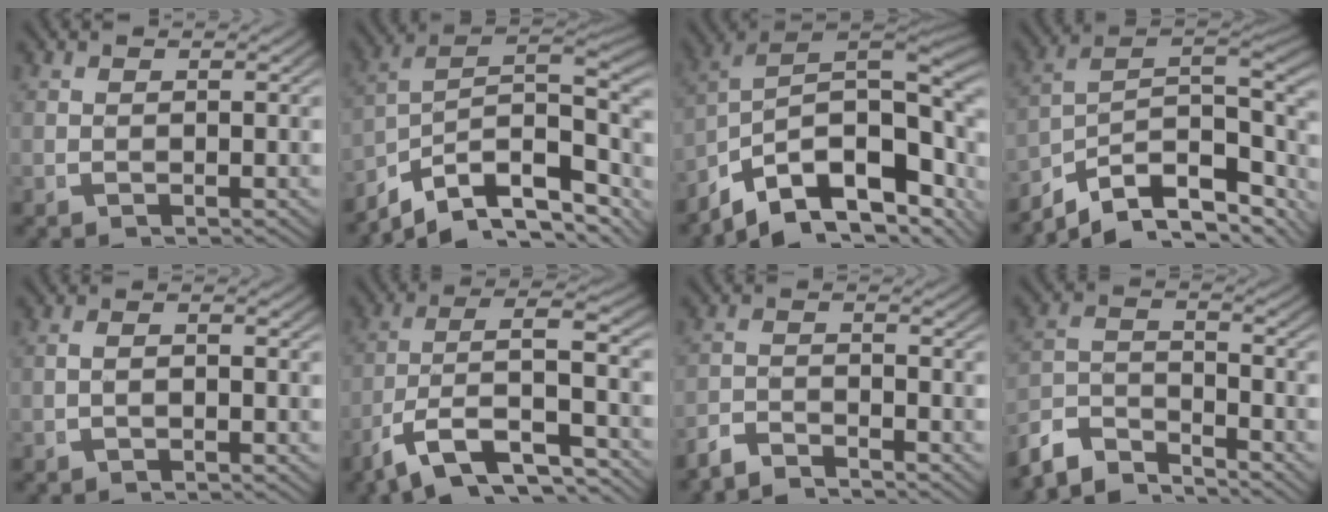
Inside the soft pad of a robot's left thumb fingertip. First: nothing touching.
{"total": 16.4, "force": [-2.4, 10.7, 12.2], "torque": [-0.187, -0.031, -0.035]}
{"total": 17.2, "force": [-2.3, 10.7, 13.3], "torque": [-0.227, -0.039, -0.029]}
{"total": 14.7, "force": [-2.7, 9.6, 10.8], "torque": [-0.175, -0.035, -0.036]}
{"total": 1.3, "force": [-0.7, 0.5, 0.9], "torque": [-0.024, 0.001, -0.013]}
{"total": 10.5, "force": [-4.7, 6.1, 7.1], "torque": [-0.161, -0.045, -0.054]}
{"total": 3.2, "force": [-3.1, 0.7, 0.5], "torque": [-0.008, -0.007, -0.062]}
{"total": 7.0, "force": [-4.8, 3.7, 3.5], "torque": [-0.059, -0.021, -0.081]}